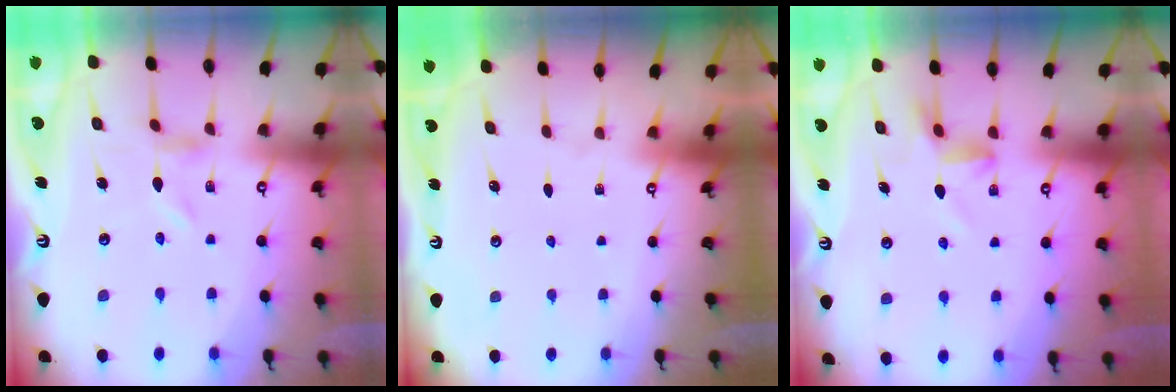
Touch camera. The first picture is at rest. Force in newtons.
{"total": 0.0}
{"total": 3.2, "press": 3.0, "slide": 0.9}